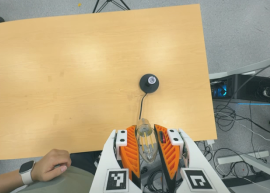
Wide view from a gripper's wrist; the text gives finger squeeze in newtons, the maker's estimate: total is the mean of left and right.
{"total": 21.8, "left": 23.3, "right": 20.3}